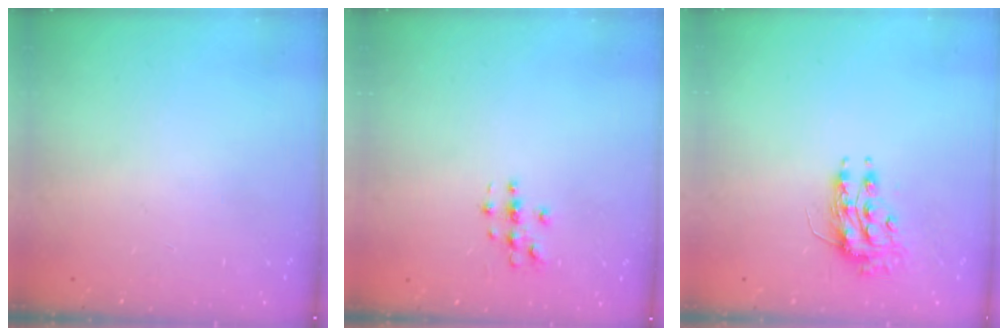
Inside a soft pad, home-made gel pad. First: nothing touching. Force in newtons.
{"total": 3.1, "press": 3.1, "slide": 0.3}
{"total": 8.5, "press": 8.5, "slide": 0.6}